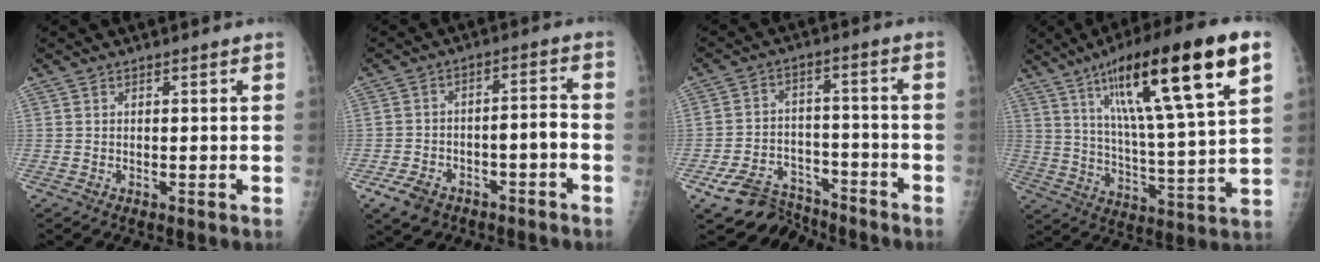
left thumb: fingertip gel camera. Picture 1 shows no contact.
{"total": 8.6, "force": [-4.9, 4.5, 5.4], "torque": [-0.081, 0.047, -0.073]}
{"total": 11.0, "force": [-9.3, 5.6, 1.6], "torque": [-0.007, 0.073, -0.151]}
{"total": 23.6, "force": [11.3, 3.5, 20.5], "torque": [-0.323, -0.023, 0.185]}